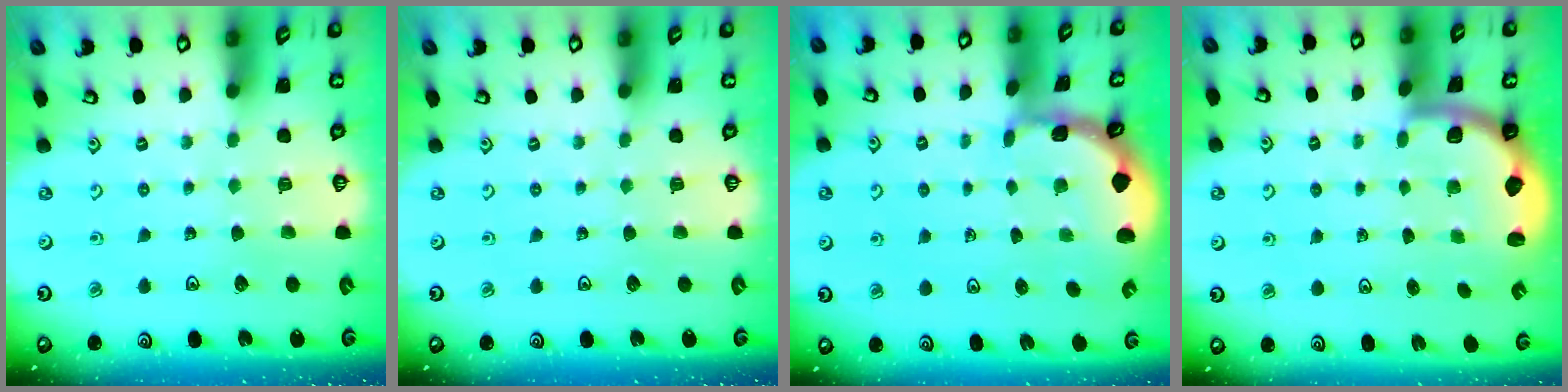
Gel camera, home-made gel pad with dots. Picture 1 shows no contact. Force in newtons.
{"total": 0.0}
{"total": 1.5, "press": 1.5, "slide": 0.1}
{"total": 1.9, "press": 1.8, "slide": 0.5}